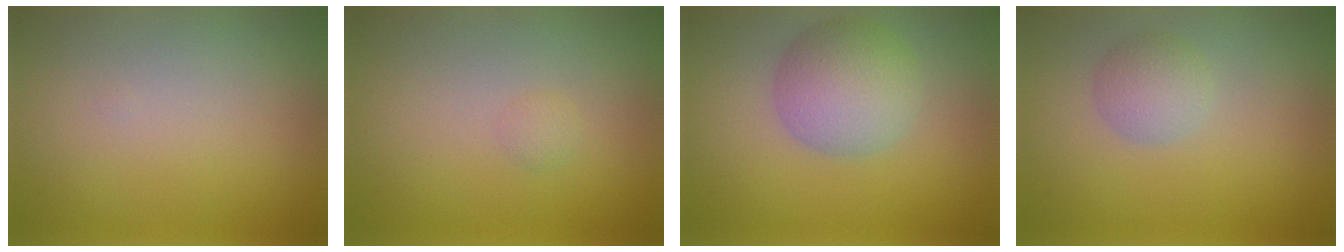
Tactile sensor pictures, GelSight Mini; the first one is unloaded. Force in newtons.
{"total": 0.7, "press": 0.7, "slide": 0.0}
{"total": 5.5, "press": 5.5, "slide": 0.0}
{"total": 2.3, "press": 2.3, "slide": 0.1}